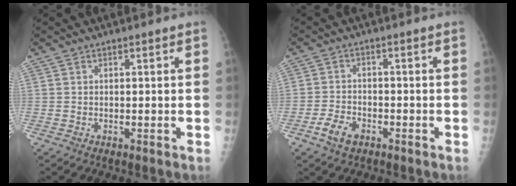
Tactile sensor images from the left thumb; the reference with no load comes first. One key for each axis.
{"total": 4.5, "fx": -2.6, "fy": 2.7, "fz": 2.6, "tx": -0.047, "ty": 0.010, "tz": -0.047}